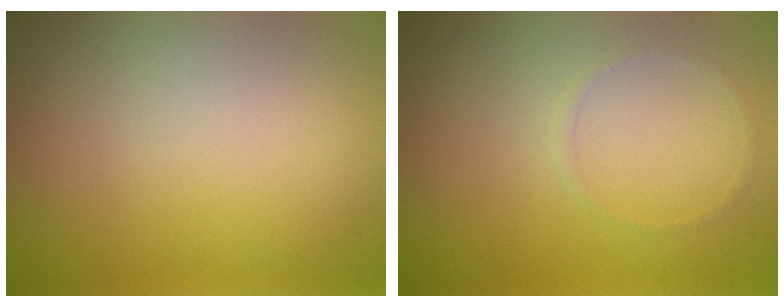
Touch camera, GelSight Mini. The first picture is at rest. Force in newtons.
{"total": 0.5, "press": 0.5, "slide": 0.1}